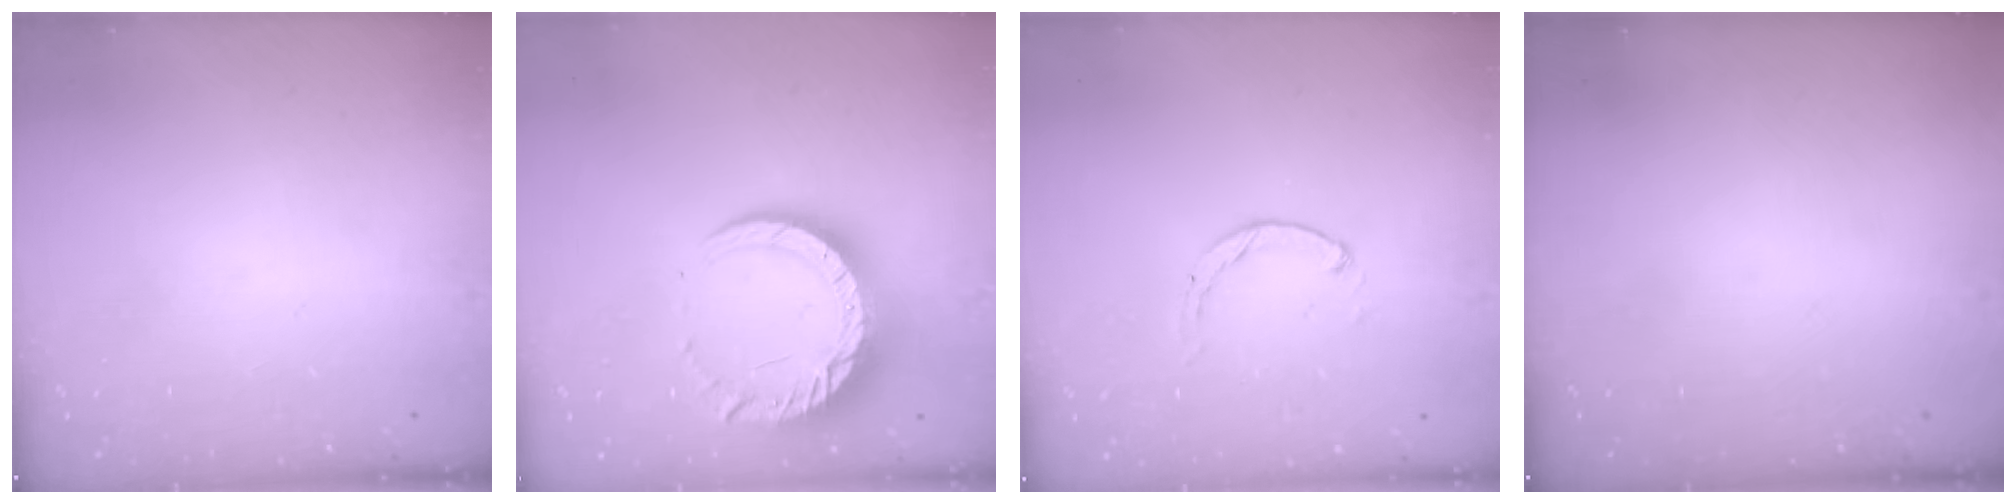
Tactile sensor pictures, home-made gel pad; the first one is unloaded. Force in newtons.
{"total": 13.5, "press": 13.4, "slide": 1.5}
{"total": 0.7, "press": 0.6, "slide": 0.2}
{"total": 0.0}